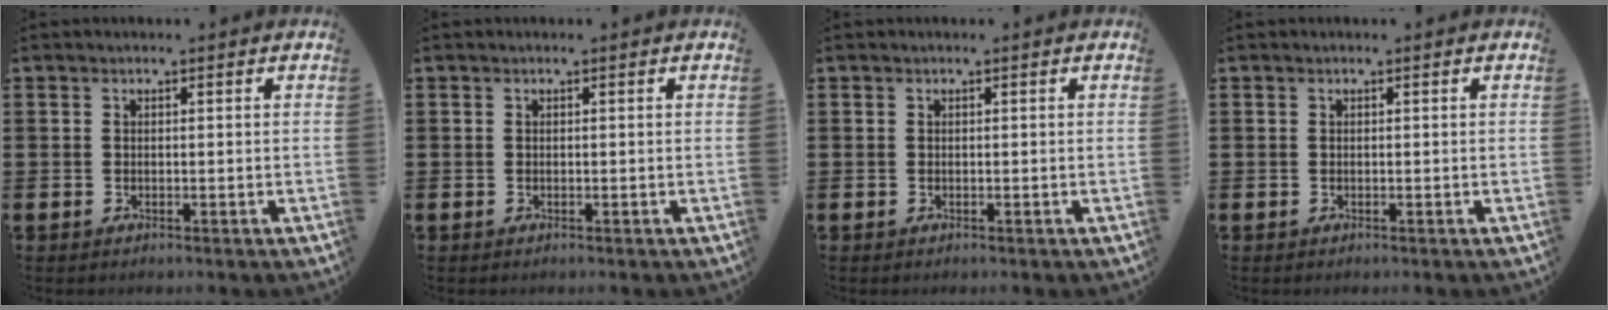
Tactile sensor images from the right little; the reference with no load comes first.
{"total": 0.0}
{"total": 0.0}
{"total": 0.0}